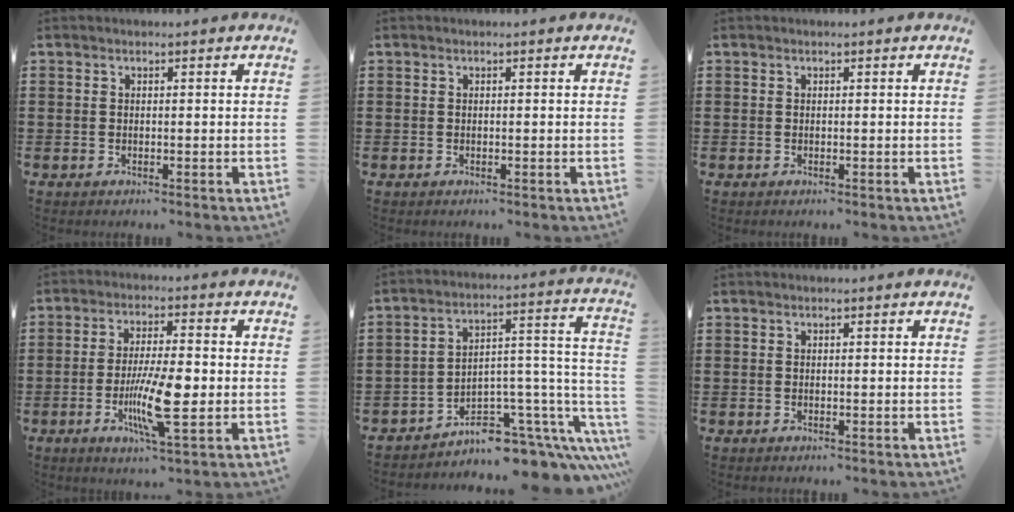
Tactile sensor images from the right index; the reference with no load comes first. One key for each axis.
{"total": 0.0}
{"total": 0.0}
{"total": 10.1, "fx": -2.1, "fy": 2.1, "fz": 9.6, "tx": -0.184, "ty": -0.010, "tz": -0.038}
{"total": 7.6, "fx": -5.3, "fy": 3.9, "fz": 3.8, "tx": -0.060, "ty": 0.002, "tz": -0.091}
{"total": 0.0}